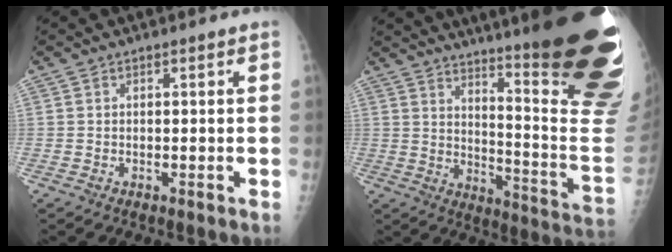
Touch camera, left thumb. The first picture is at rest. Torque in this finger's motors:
{"motor_torque": [3.29, 1.71, 1.74, -1.03, 0.44]}